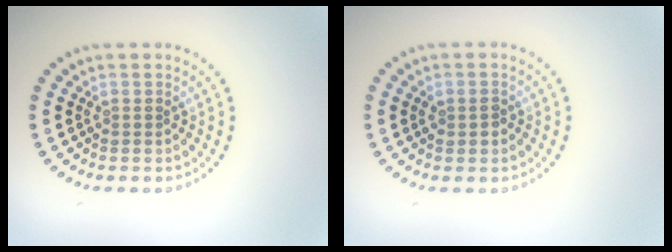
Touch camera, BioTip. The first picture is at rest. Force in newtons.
{"total": 1.2, "press": 1.2, "slide": 0.2}